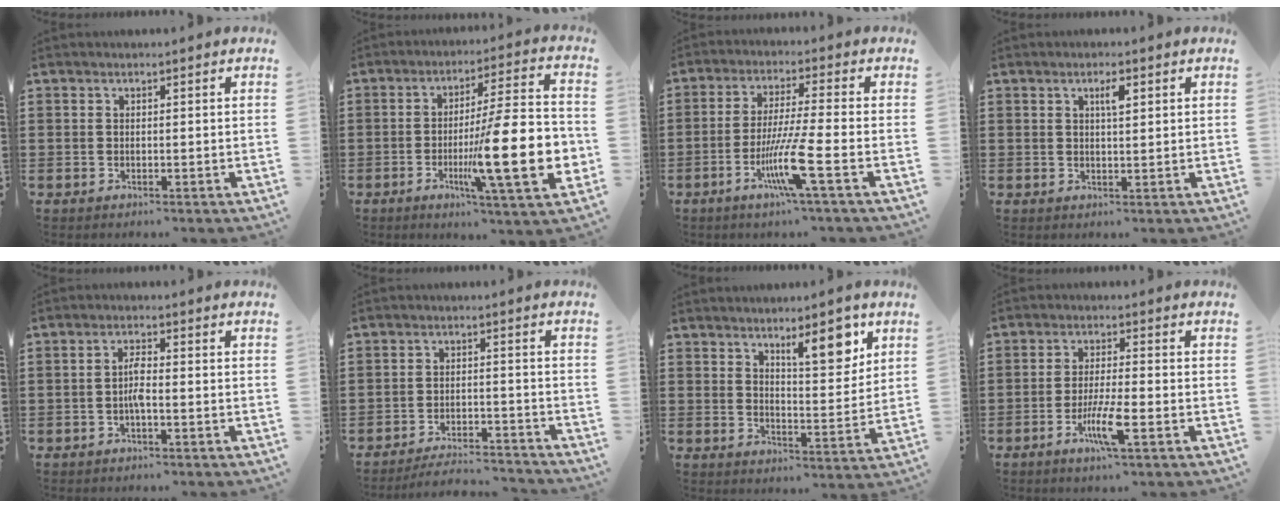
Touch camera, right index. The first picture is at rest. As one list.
[{"total": 17.9, "force": [-4.4, 3.3, 17.1], "torque": [-0.271, -0.011, -0.069]}, {"total": 9.0, "force": [-3.9, -0.2, 8.1], "torque": [-0.161, -0.017, -0.074]}, {"total": 2.3, "force": [1.0, 0.6, 2.0], "torque": [-0.035, 0.002, 0.012]}, {"total": 2.8, "force": [-0.8, 0.5, 2.7], "torque": [-0.065, -0.002, -0.020]}, {"total": 4.3, "force": [-4.2, 0.3, 0.7], "torque": [-0.015, 0.003, -0.087]}, {"total": 7.5, "force": [4.8, 2.4, 5.2], "torque": [-0.074, -0.012, 0.076]}, {"total": 6.3, "force": [-2.8, 0.7, 5.6], "torque": [-0.111, -0.012, -0.051]}]